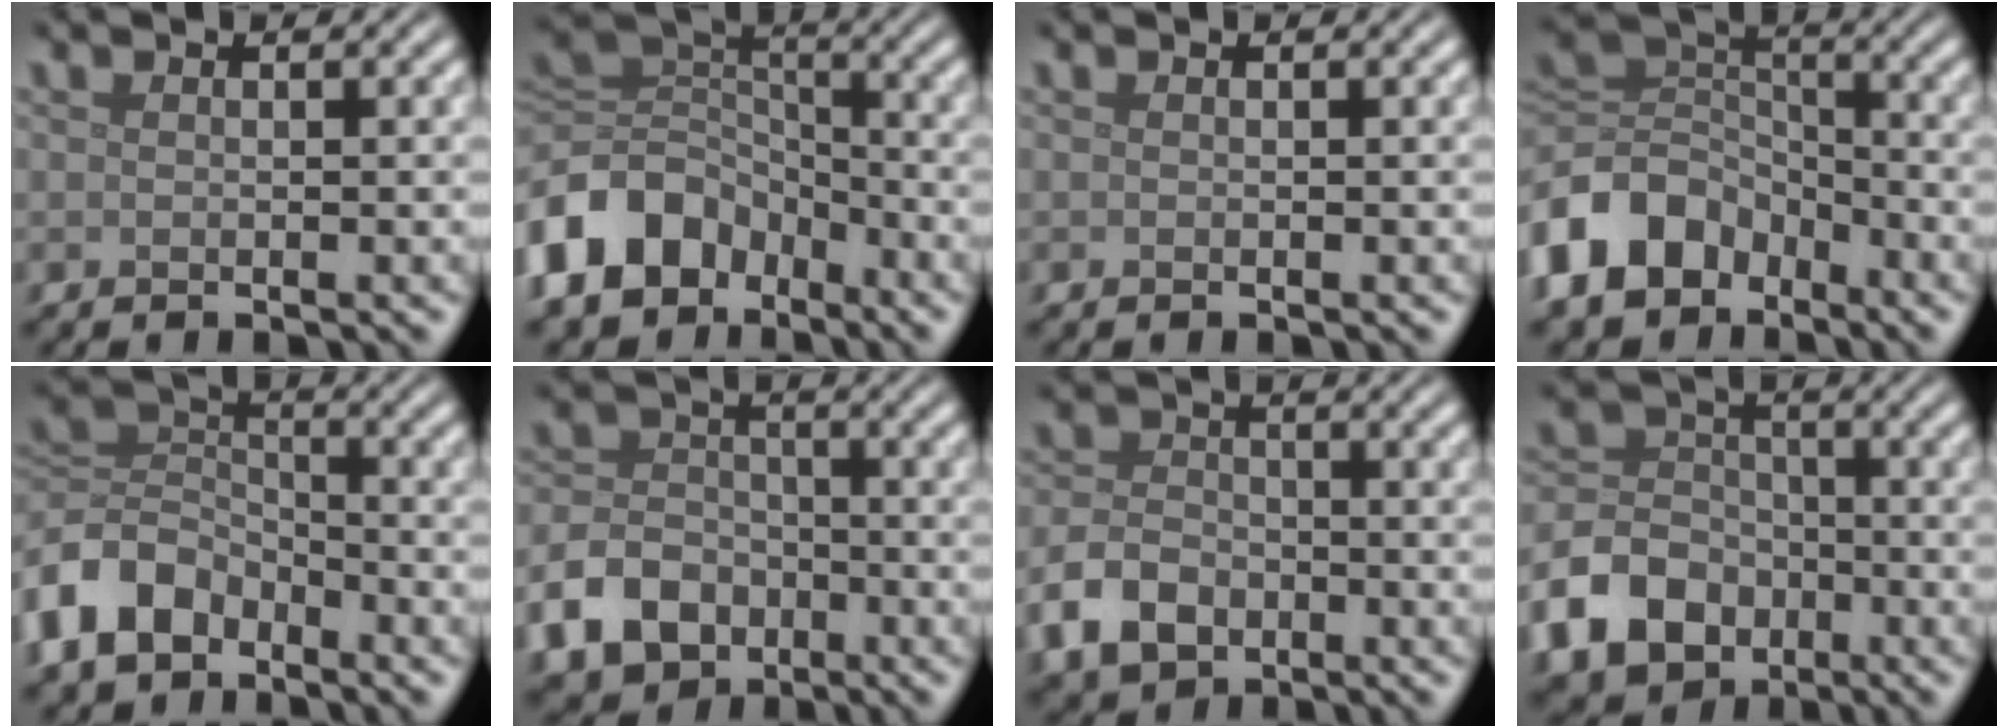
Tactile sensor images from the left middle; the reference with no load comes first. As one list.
[{"total": 10.1, "force": [-5.2, 7.5, 4.3], "torque": [-0.102, -0.008, -0.111]}, {"total": 0.0}, {"total": 9.0, "force": [-4.9, 6.4, 4.0], "torque": [-0.085, -0.006, -0.112]}, {"total": 6.9, "force": [-4.1, 4.6, 3.2], "torque": [-0.072, 0.004, -0.098]}, {"total": 7.7, "force": [-4.3, 5.7, 3.0], "torque": [-0.055, -0.008, -0.093]}, {"total": 4.8, "force": [-2.4, 3.3, 2.4], "torque": [-0.053, 0.000, -0.053]}, {"total": 9.8, "force": [-5.1, 7.5, 3.7], "torque": [-0.087, -0.015, -0.113]}]